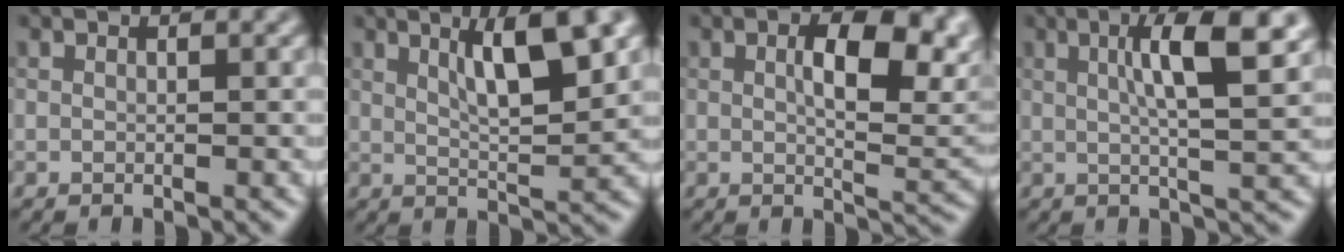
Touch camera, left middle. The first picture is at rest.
{"total": 6.3, "force": [2.6, 1.5, 5.5], "torque": [-0.085, 0.002, 0.042]}
{"total": 8.9, "force": [1.9, 3.8, 7.8], "torque": [-0.117, 0.002, 0.035]}
{"total": 7.3, "force": [2.2, 1.6, 6.8], "torque": [-0.095, 0.011, 0.032]}